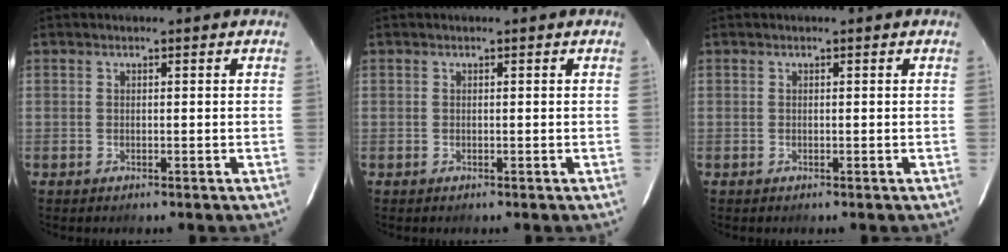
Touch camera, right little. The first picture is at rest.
{"total": 0.0}
{"total": 0.0}